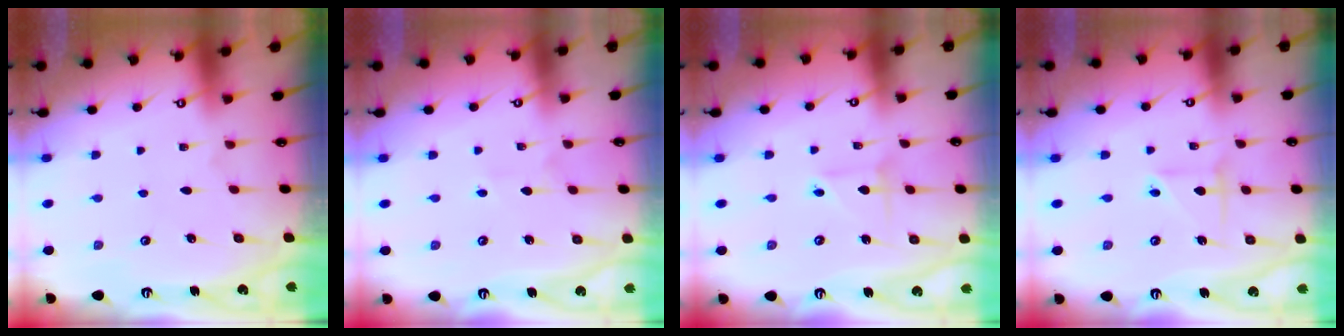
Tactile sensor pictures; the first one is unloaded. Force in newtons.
{"total": 2.5, "press": 2.5, "slide": 0.3}
{"total": 3.0, "press": 3.0, "slide": 0.2}
{"total": 3.6, "press": 3.6, "slide": 0.7}